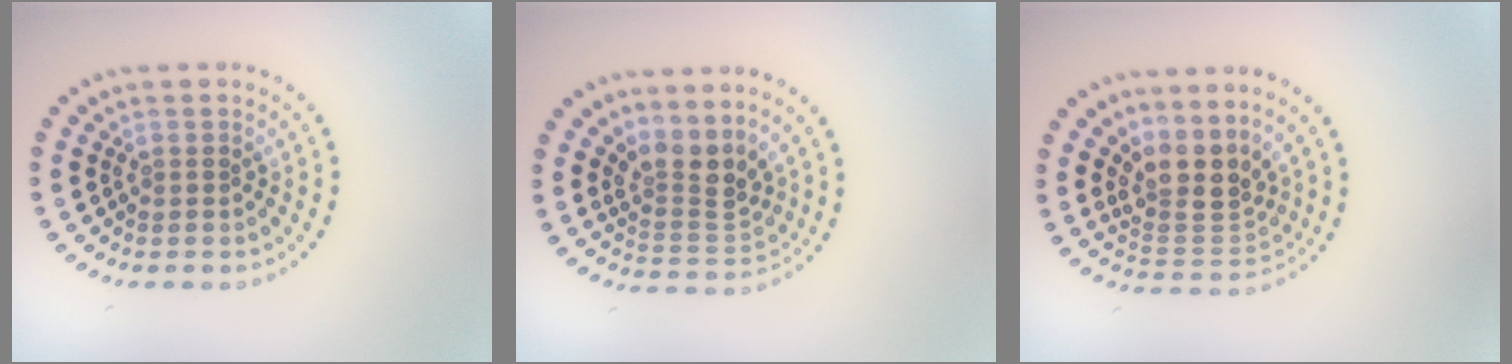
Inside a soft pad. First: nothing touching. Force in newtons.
{"total": 3.3, "press": 2.3, "slide": 2.3}
{"total": 3.8, "press": 2.9, "slide": 2.4}